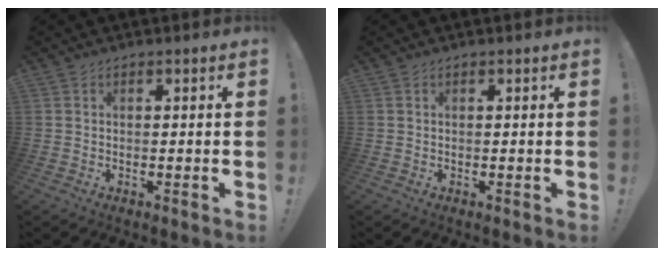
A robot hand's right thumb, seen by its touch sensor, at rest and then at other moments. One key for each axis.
{"total": 0.0}